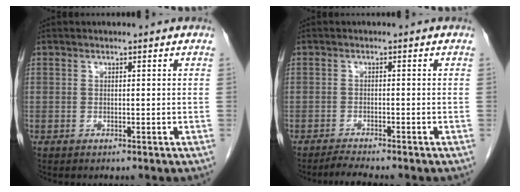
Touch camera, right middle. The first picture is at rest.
{"total": 2.7, "force": [-2.5, -0.4, 0.9], "torque": [-0.023, -0.011, -0.044]}